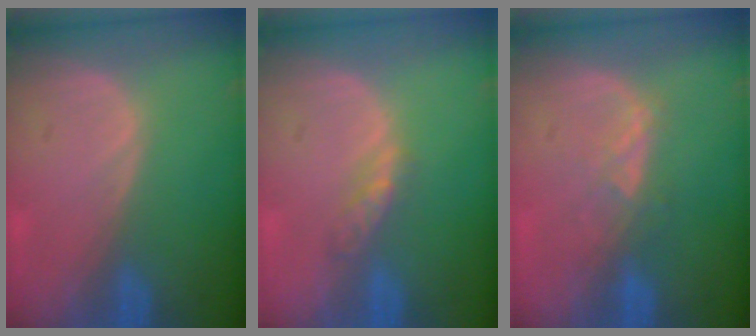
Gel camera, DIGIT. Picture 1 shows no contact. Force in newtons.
{"total": 2.8, "press": 2.5, "slide": 1.2}
{"total": 2.9, "press": 2.8, "slide": 0.7}